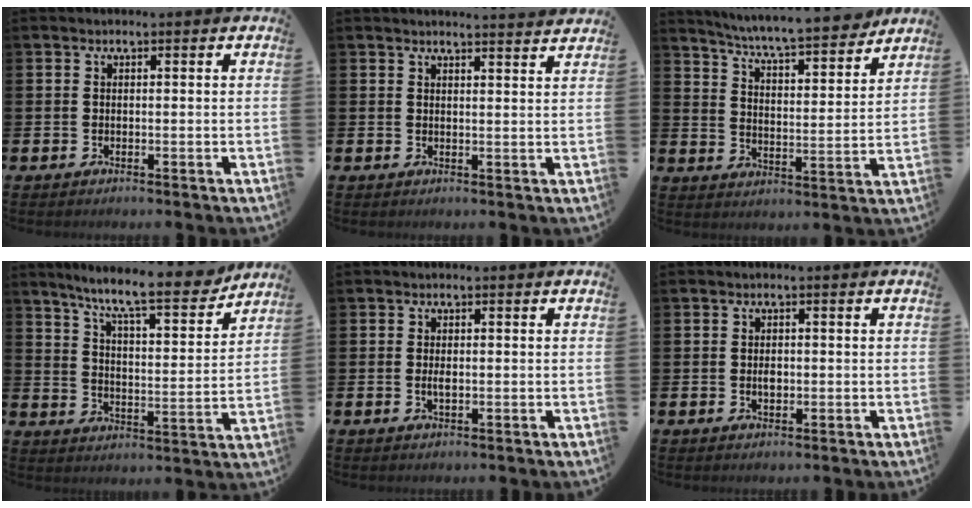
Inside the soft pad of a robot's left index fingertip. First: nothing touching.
{"total": 2.6, "force": [2.6, -0.3, -0.1], "torque": [0.007, -0.020, 0.045]}
{"total": 7.6, "force": [7.2, -0.1, 2.3], "torque": [-0.067, -0.056, 0.122]}
{"total": 10.2, "force": [9.0, 0.9, 4.6], "torque": [-0.108, -0.055, 0.151]}
{"total": 1.3, "force": [-0.1, 0.5, 1.2], "torque": [-0.020, 0.000, -0.003]}
{"total": 1.5, "force": [-0.1, 1.0, 1.2], "torque": [-0.012, 0.001, -0.006]}